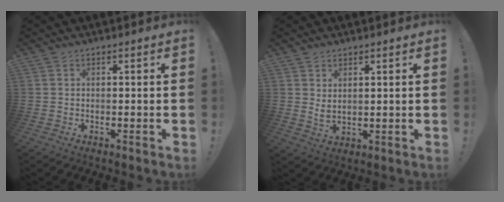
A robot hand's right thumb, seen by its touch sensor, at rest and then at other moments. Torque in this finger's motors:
{"motor_torque": [0.00, -0.38, -0.26, 0.26, 0.05]}